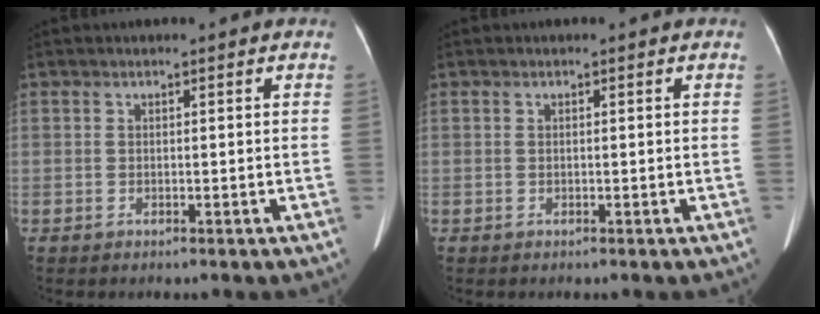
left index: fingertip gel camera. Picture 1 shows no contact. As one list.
[{"total": 0.0}]